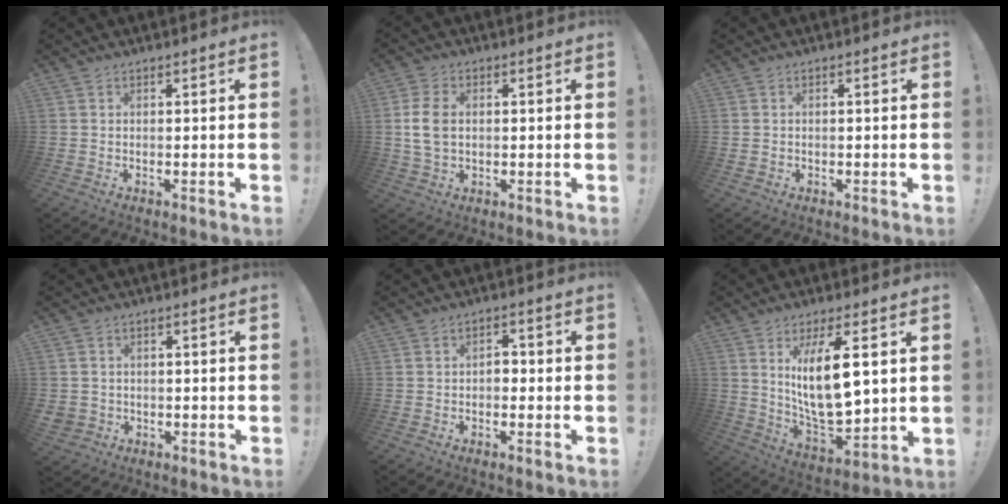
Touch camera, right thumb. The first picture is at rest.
{"total": 7.6, "force": [0.6, 5.2, 5.6], "torque": [-0.104, 0.006, 0.010]}
{"total": 0.9, "force": [-0.4, 0.8, 0.1], "torque": [-0.009, 0.005, -0.007]}
{"total": 2.6, "force": [-0.2, 2.5, 0.7], "torque": [-0.015, 0.002, 0.000]}
{"total": 3.0, "force": [-1.2, 2.1, 1.7], "torque": [-0.030, 0.007, -0.026]}
{"total": 15.6, "force": [4.9, 5.5, 13.8], "torque": [-0.253, -0.031, 0.070]}